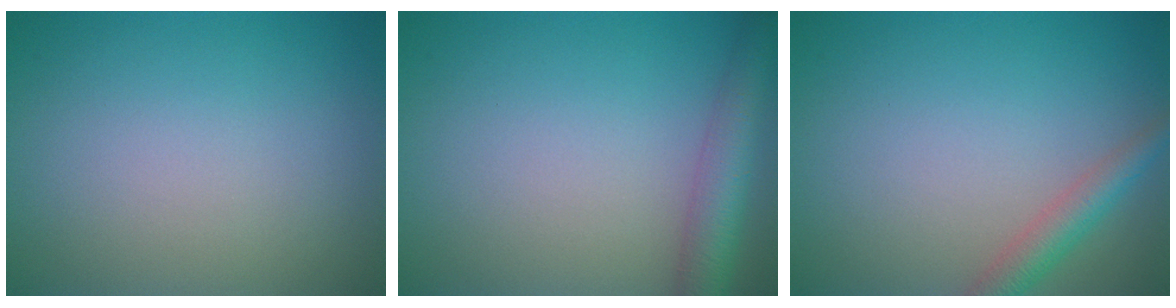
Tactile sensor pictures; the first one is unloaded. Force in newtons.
{"total": 4.2, "press": 4.2, "slide": 0.2}
{"total": 2.7, "press": 2.7, "slide": 0.1}